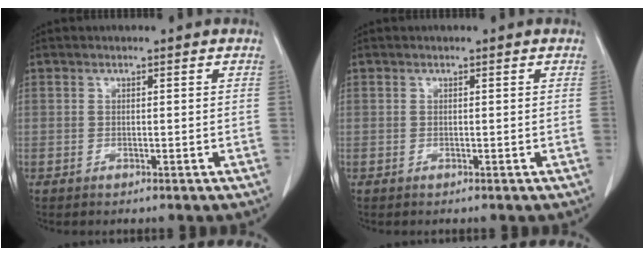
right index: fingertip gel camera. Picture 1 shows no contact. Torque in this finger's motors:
{"motor_torque": [-0.02, 0.02, 0.00, 0.00]}